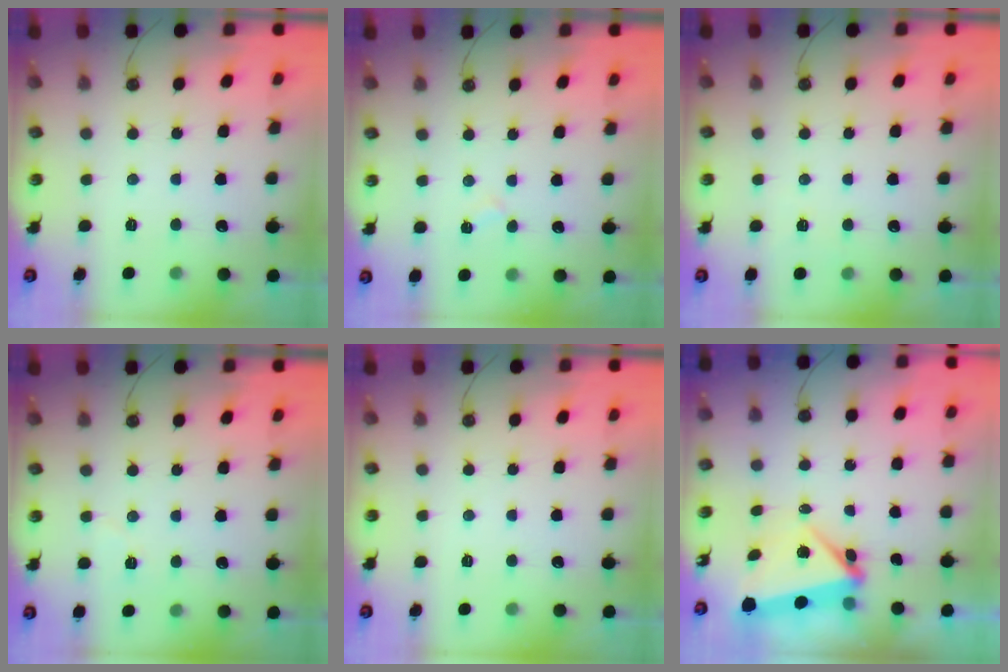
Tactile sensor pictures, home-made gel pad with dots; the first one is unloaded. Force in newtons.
{"total": 4.7, "press": 4.2, "slide": 2.1}
{"total": 2.4, "press": 2.4, "slide": 0.4}
{"total": 4.4, "press": 4.3, "slide": 0.8}
{"total": 0.0}
{"total": 5.8, "press": 5.8, "slide": 0.3}